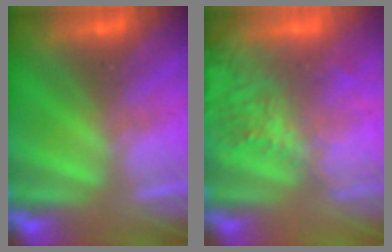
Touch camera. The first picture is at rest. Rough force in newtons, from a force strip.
{"total": 7.1}